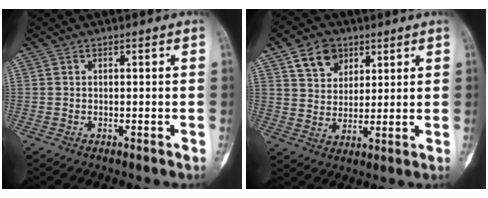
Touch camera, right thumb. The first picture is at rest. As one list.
[{"total": 8.2, "force": [4.4, 6.0, 3.5], "torque": [-0.032, -0.020, 0.079]}]